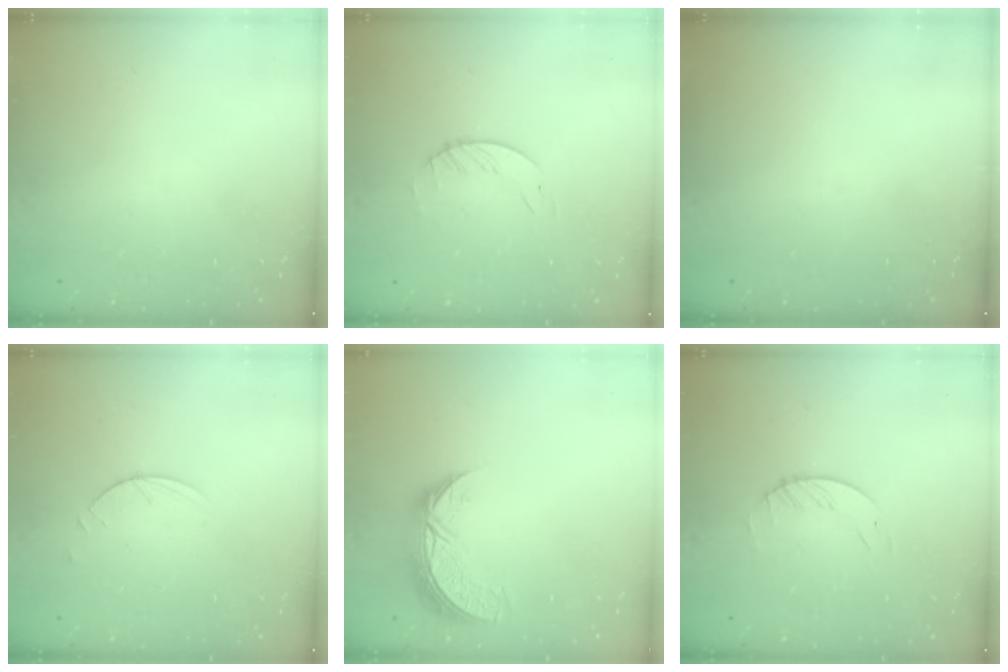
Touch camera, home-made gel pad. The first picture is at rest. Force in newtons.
{"total": 1.7, "press": 1.7, "slide": 0.2}
{"total": 0.0}
{"total": 2.5, "press": 2.4, "slide": 0.3}
{"total": 9.2, "press": 9.2, "slide": 0.6}
{"total": 1.7, "press": 1.7, "slide": 0.2}